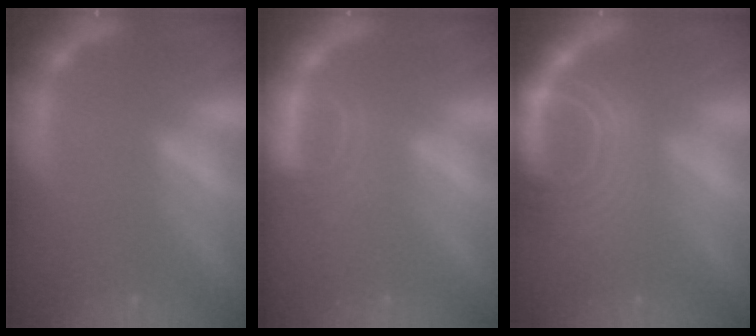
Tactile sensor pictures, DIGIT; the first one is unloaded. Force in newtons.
{"total": 2.9}
{"total": 10.0}